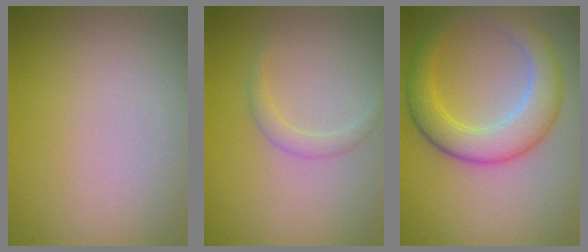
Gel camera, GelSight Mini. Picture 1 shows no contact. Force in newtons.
{"total": 1.2, "press": 1.2, "slide": 0.0}
{"total": 5.2, "press": 5.2, "slide": 0.1}